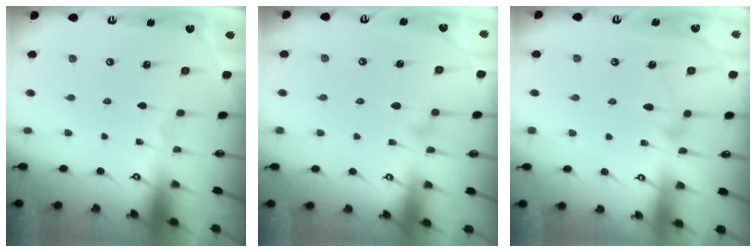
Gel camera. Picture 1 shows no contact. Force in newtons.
{"total": 9.5, "press": 9.5, "slide": 0.6}
{"total": 7.7, "press": 7.7, "slide": 0.4}